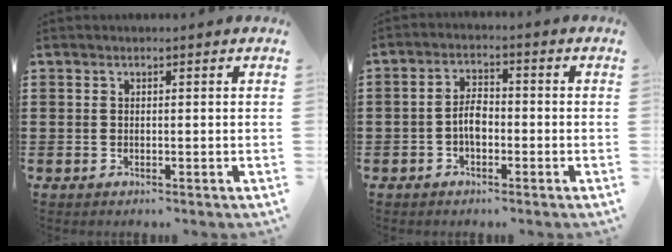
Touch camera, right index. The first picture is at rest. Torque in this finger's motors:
{"motor_torque": [2.14, 0.00, 0.47, 0.05]}